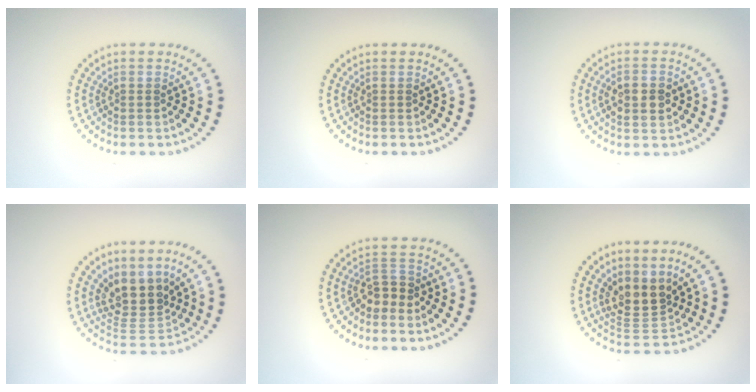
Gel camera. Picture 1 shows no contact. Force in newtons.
{"total": 0.0}
{"total": 3.4, "press": 3.4, "slide": 0.4}
{"total": 4.0, "press": 3.1, "slide": 2.5}
{"total": 2.0, "press": 1.8, "slide": 0.9}
{"total": 3.5, "press": 2.5, "slide": 2.3}